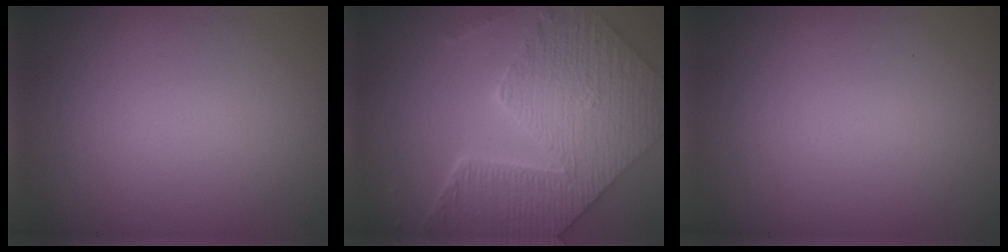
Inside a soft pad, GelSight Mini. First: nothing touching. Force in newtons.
{"total": 9.2, "press": 7.1, "slide": 5.8}
{"total": 0.0}